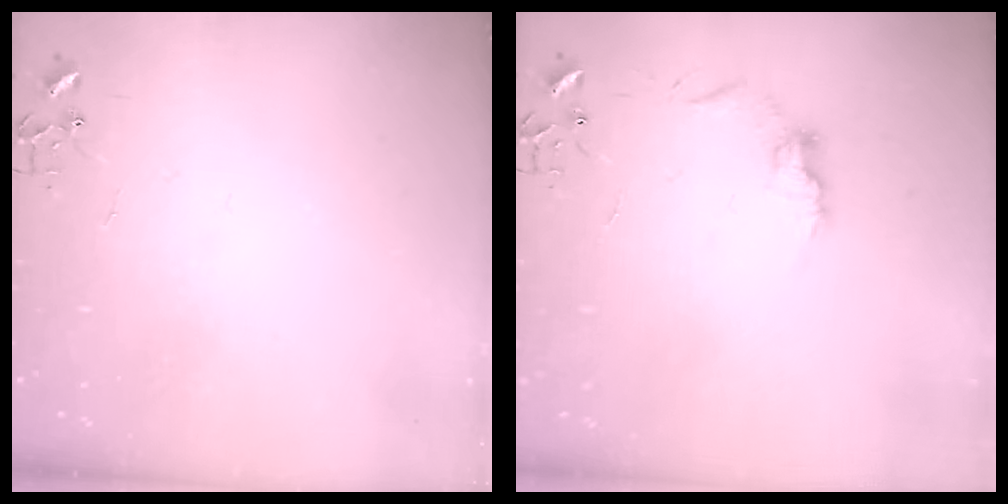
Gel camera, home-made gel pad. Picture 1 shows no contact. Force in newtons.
{"total": 7.8, "press": 7.8, "slide": 0.4}